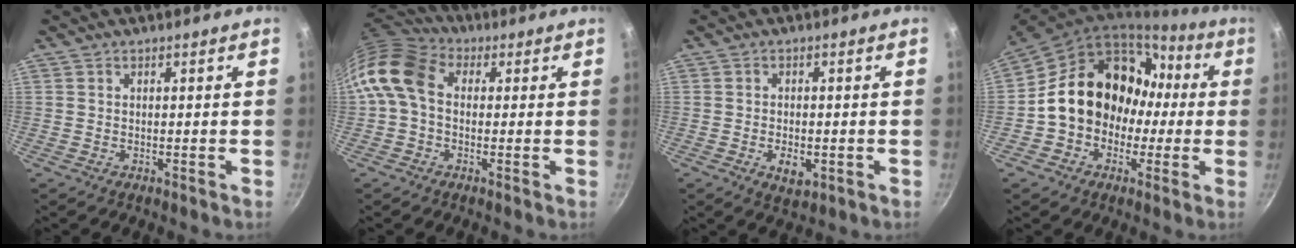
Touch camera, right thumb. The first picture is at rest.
{"total": 11.5, "force": [0.7, 8.4, 7.8], "torque": [-0.144, 0.027, -0.008]}
{"total": 4.4, "force": [-1.3, 2.5, 3.4], "torque": [-0.054, 0.002, -0.016]}
{"total": 18.8, "force": [-0.1, 15.3, 10.8], "torque": [-0.143, 0.070, 0.001]}